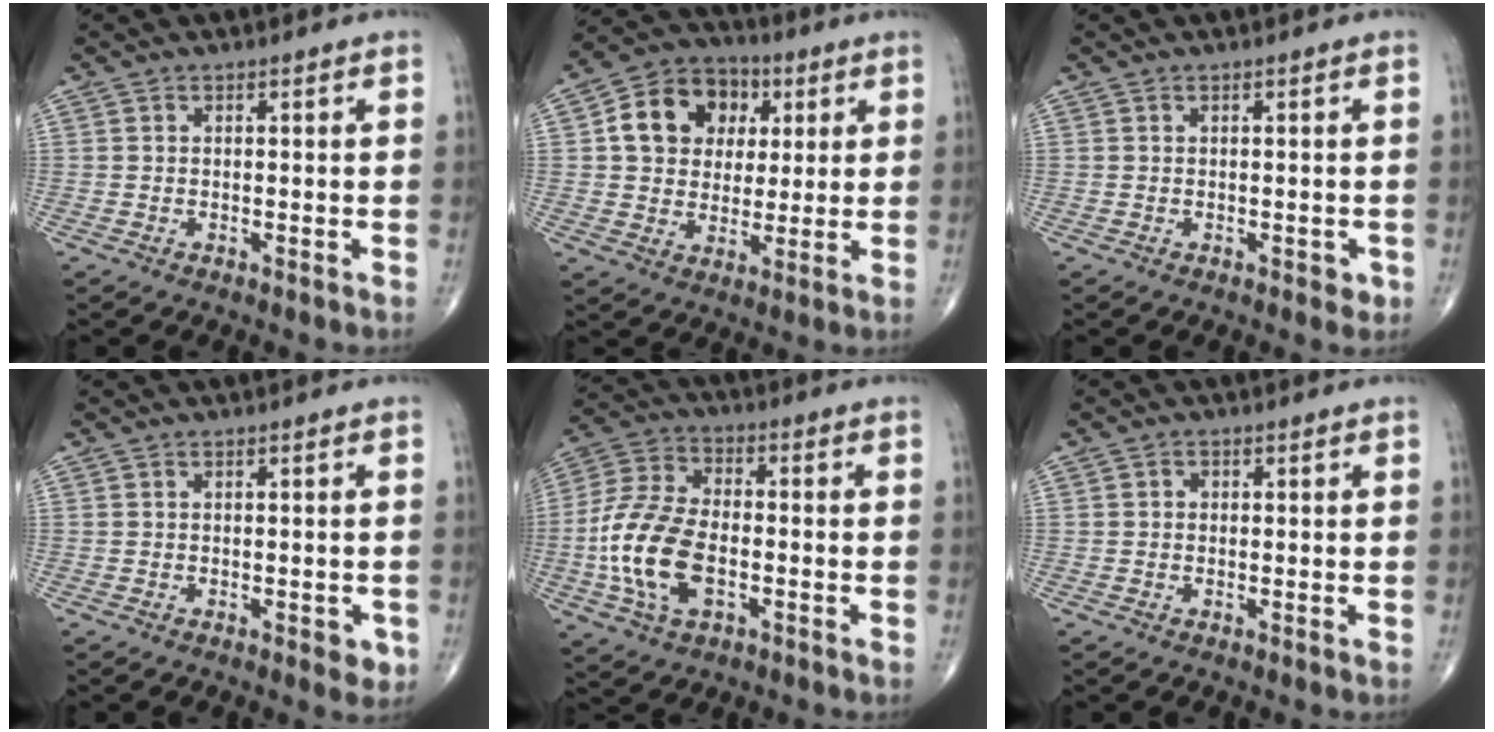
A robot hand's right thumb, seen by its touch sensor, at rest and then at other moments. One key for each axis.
{"total": 13.7, "fx": 3.3, "fy": 11.2, "fz": 7.3, "tx": -0.086, "ty": 0.006, "tz": 0.050}
{"total": 1.4, "fx": -0.3, "fy": 0.8, "fz": 1.1, "tx": -0.003, "ty": 0.001, "tz": -0.003}
{"total": 2.5, "fx": -0.7, "fy": 1.1, "fz": 2.1, "tx": -0.008, "ty": -0.001, "tz": -0.007}
{"total": 15.2, "fx": -3.4, "fy": 8.5, "fz": 12.0, "tx": -0.246, "ty": 0.016, "tz": -0.066}
{"total": 1.0, "fx": 0.2, "fy": 0.9, "fz": 0.4, "tx": -0.002, "ty": 0.004, "tz": 0.000}